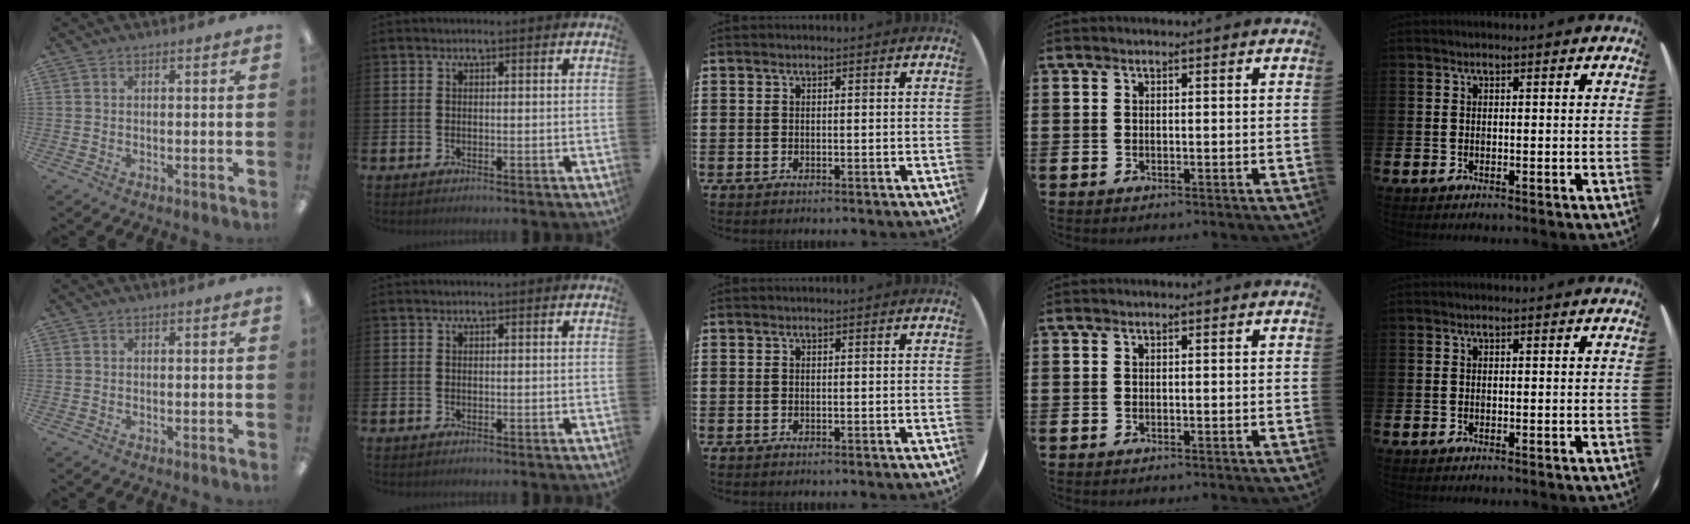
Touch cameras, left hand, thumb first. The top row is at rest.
{}